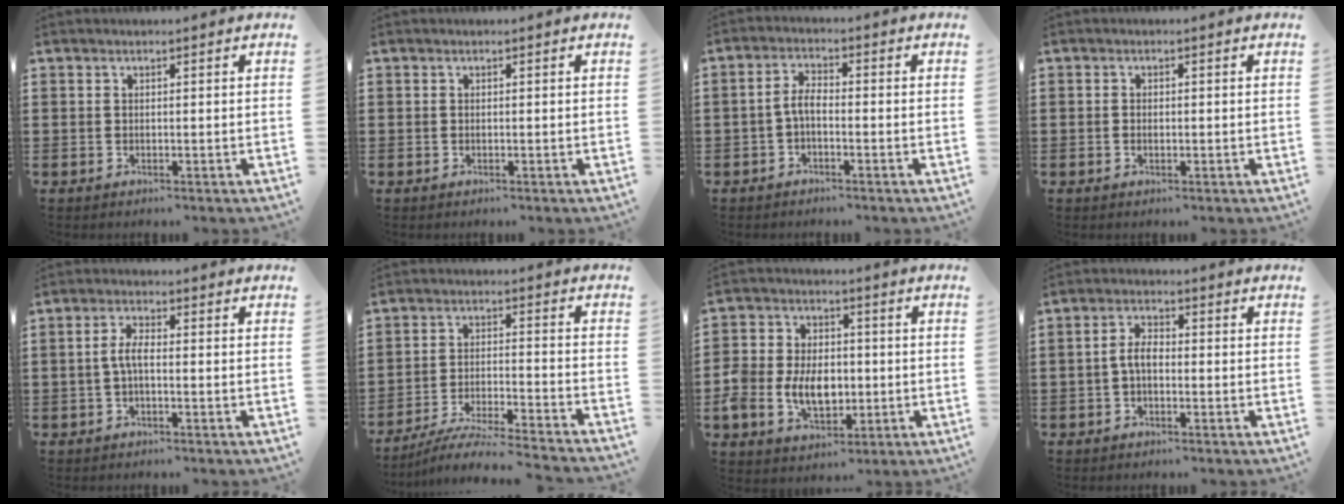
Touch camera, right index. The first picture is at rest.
{"total": 0.0}
{"total": 3.3, "force": [-1.2, 1.3, 2.8], "torque": [-0.075, 0.000, -0.030]}
{"total": 0.8, "force": [-0.2, 0.4, 0.7], "torque": [-0.014, -0.002, -0.003]}
{"total": 3.5, "force": [-0.6, 1.2, 3.2], "torque": [-0.074, 0.000, -0.018]}
{"total": 5.9, "force": [-5.6, -0.4, 1.8], "torque": [-0.043, -0.011, -0.113]}
{"total": 8.5, "force": [-1.5, 6.3, 5.5], "torque": [-0.140, 0.007, -0.031]}
{"total": 3.4, "force": [-0.7, 1.6, 2.9], "torque": [-0.069, 0.000, -0.018]}